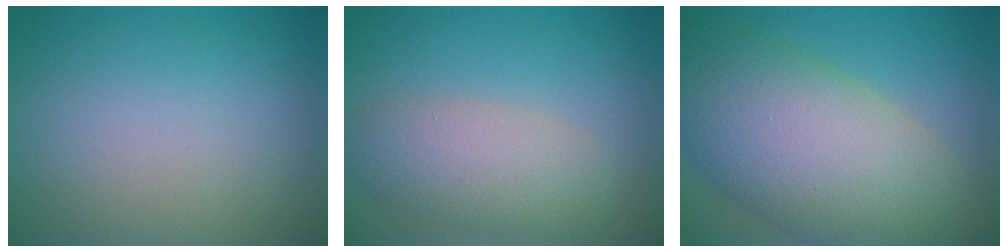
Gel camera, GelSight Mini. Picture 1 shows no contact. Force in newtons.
{"total": 4.6, "press": 4.6, "slide": 0.4}
{"total": 13.2, "press": 13.2, "slide": 0.8}